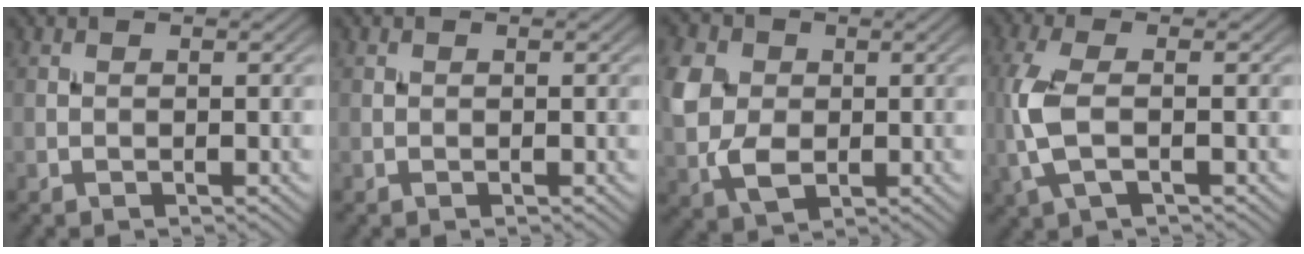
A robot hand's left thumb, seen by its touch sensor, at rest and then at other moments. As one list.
[{"total": 0.0}, {"total": 7.3, "force": [0.4, 5.7, 4.5], "torque": [-0.123, -0.001, 0.001]}, {"total": 5.8, "force": [-0.8, 2.3, 5.3], "torque": [-0.140, -0.001, -0.019]}]